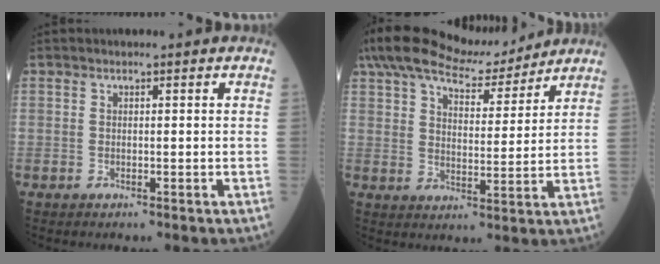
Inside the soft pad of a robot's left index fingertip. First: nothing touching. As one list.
[{"total": 13.9, "force": [12.3, 3.0, 5.8], "torque": [-0.104, 0.017, 0.196]}]